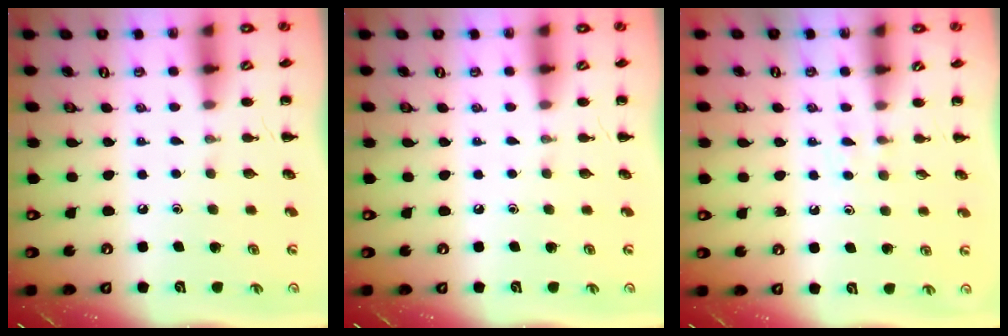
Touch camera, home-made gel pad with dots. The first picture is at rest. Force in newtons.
{"total": 0.0}
{"total": 2.9, "press": 2.7, "slide": 1.2}